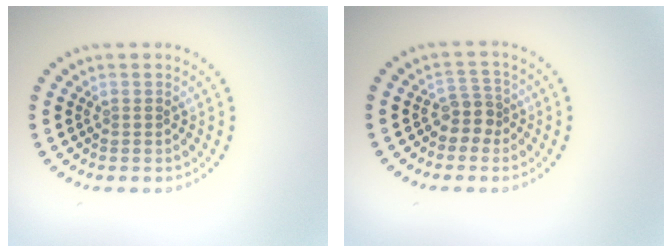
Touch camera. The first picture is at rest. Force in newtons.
{"total": 2.2, "press": 1.7, "slide": 1.4}